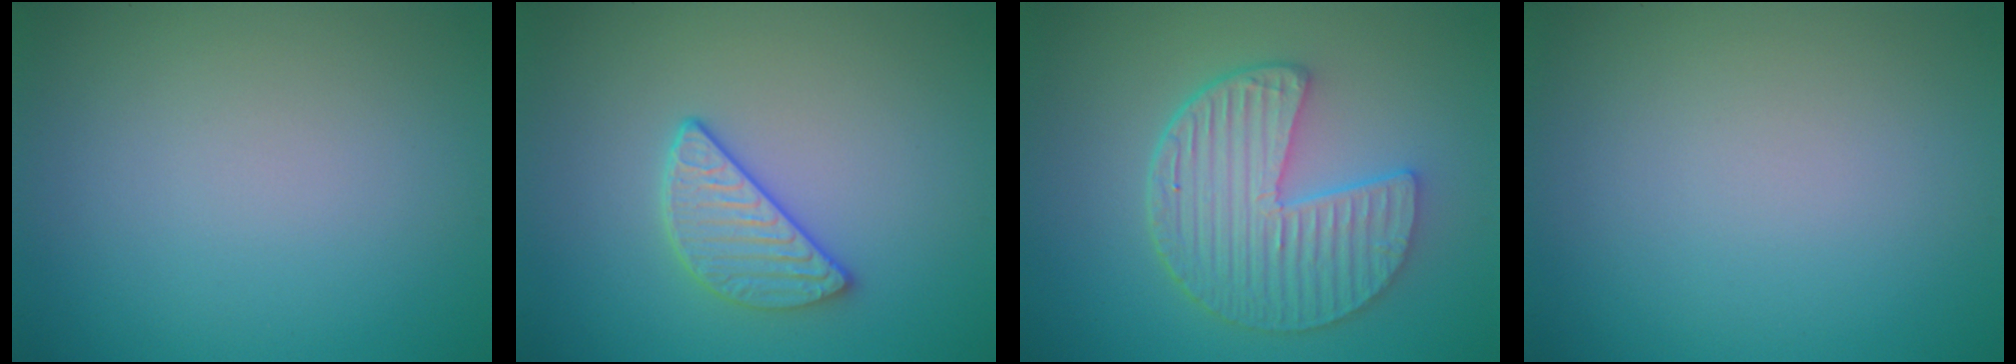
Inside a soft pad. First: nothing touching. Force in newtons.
{"total": 2.9, "press": 2.6, "slide": 1.3}
{"total": 6.3, "press": 4.7, "slide": 4.2}
{"total": 0.0}